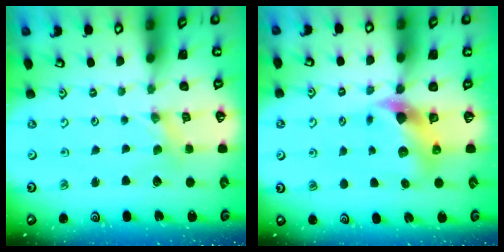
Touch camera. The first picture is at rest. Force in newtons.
{"total": 7.8, "press": 7.6, "slide": 1.4}